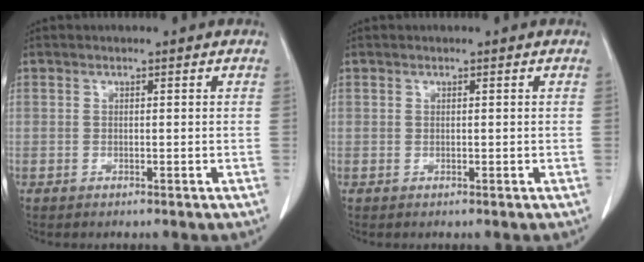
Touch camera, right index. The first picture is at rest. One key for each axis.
{"total": 0.0}